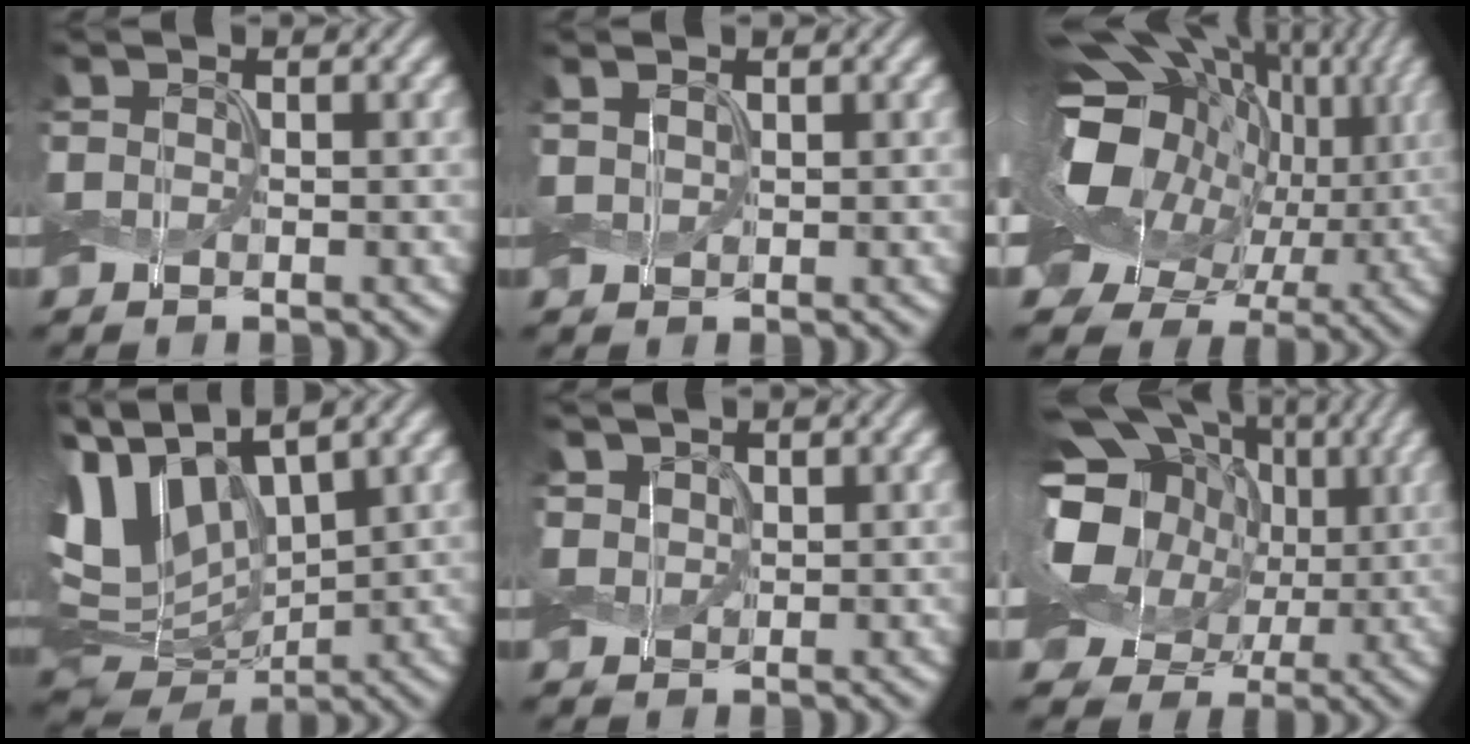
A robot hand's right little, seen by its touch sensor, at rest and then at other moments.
{"total": 0.9, "force": [0.5, 0.6, 0.5], "torque": [-0.014, 0.001, 0.012]}
{"total": 18.4, "force": [2.6, 13.6, 12.1], "torque": [-0.213, 0.010, 0.039]}
{"total": 11.0, "force": [4.7, 6.3, 7.7], "torque": [-0.179, 0.014, 0.085]}
{"total": 1.8, "force": [1.1, 1.3, 0.7], "torque": [-0.023, 0.003, 0.021]}
{"total": 15.2, "force": [1.1, 12.4, 8.6], "torque": [-0.177, 0.010, -0.002]}